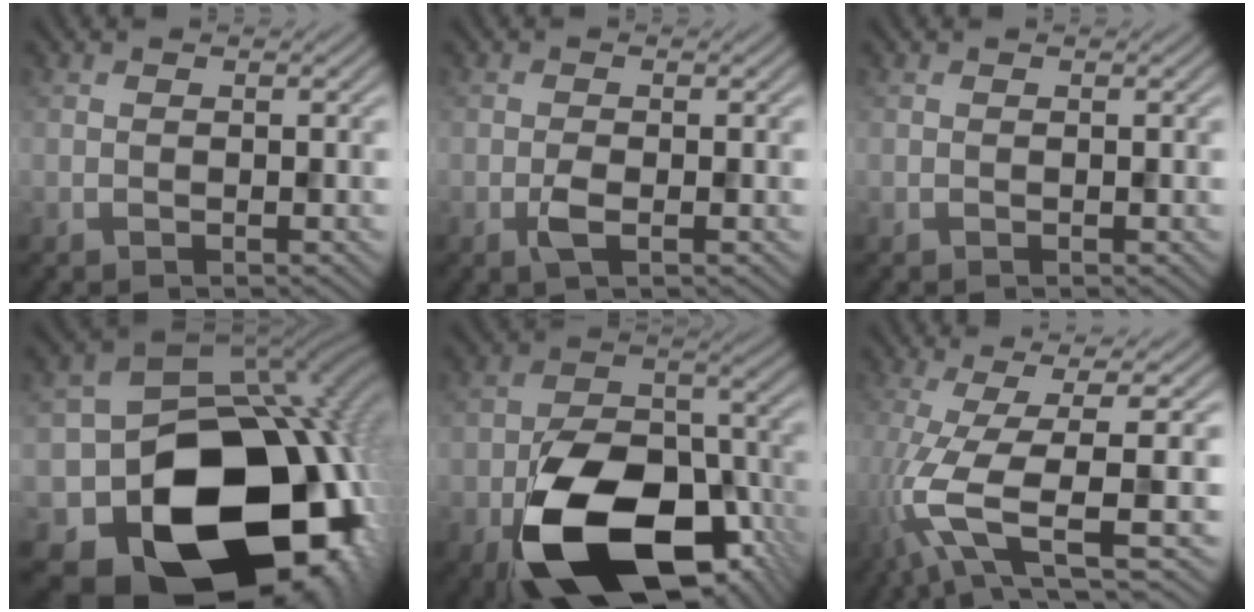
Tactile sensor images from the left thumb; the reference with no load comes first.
{"total": 1.9, "force": [-0.8, 0.6, 1.6], "torque": [-0.033, 0.000, -0.017]}
{"total": 0.0}
{"total": 23.0, "force": [-8.7, 17.0, 12.8], "torque": [-0.216, -0.054, -0.109]}
{"total": 18.7, "force": [-8.8, 10.6, 12.7], "torque": [-0.229, -0.039, -0.146]}
{"total": 11.3, "force": [-2.4, 3.0, 10.6], "torque": [-0.204, -0.008, -0.043]}